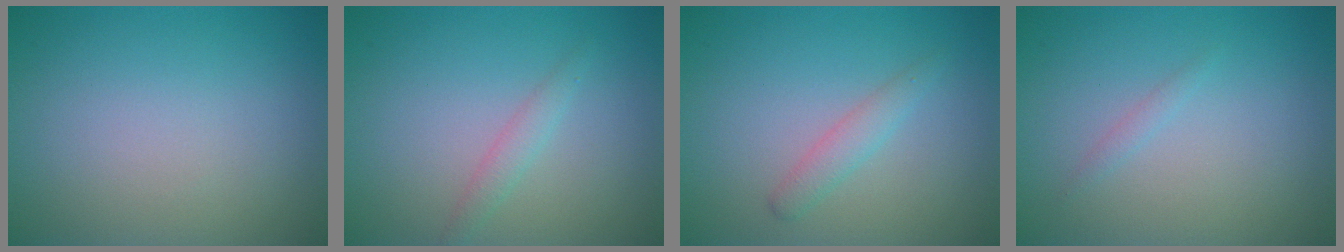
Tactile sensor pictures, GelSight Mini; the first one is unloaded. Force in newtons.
{"total": 1.3, "press": 1.3, "slide": 0.0}
{"total": 1.6, "press": 1.6, "slide": 0.1}
{"total": 0.6, "press": 0.6, "slide": 0.0}